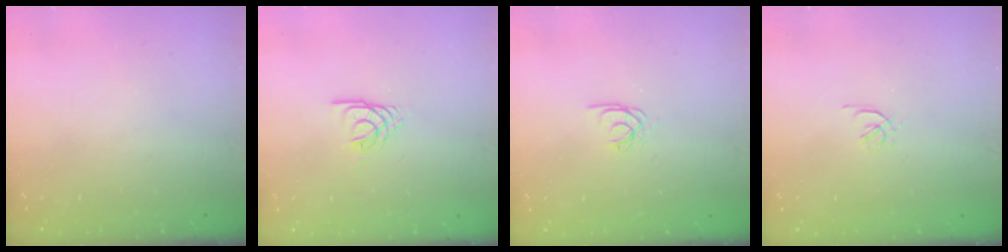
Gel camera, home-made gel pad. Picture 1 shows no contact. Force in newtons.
{"total": 3.7, "press": 3.7, "slide": 0.3}
{"total": 2.5, "press": 2.5, "slide": 0.1}
{"total": 1.7, "press": 1.6, "slide": 0.5}